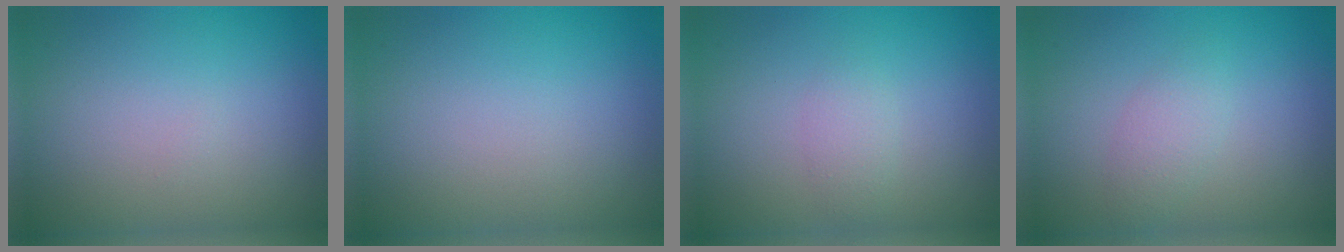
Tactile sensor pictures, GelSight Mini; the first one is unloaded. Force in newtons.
{"total": 0.0}
{"total": 1.3, "press": 1.3, "slide": 0.0}
{"total": 1.7, "press": 1.7, "slide": 0.1}